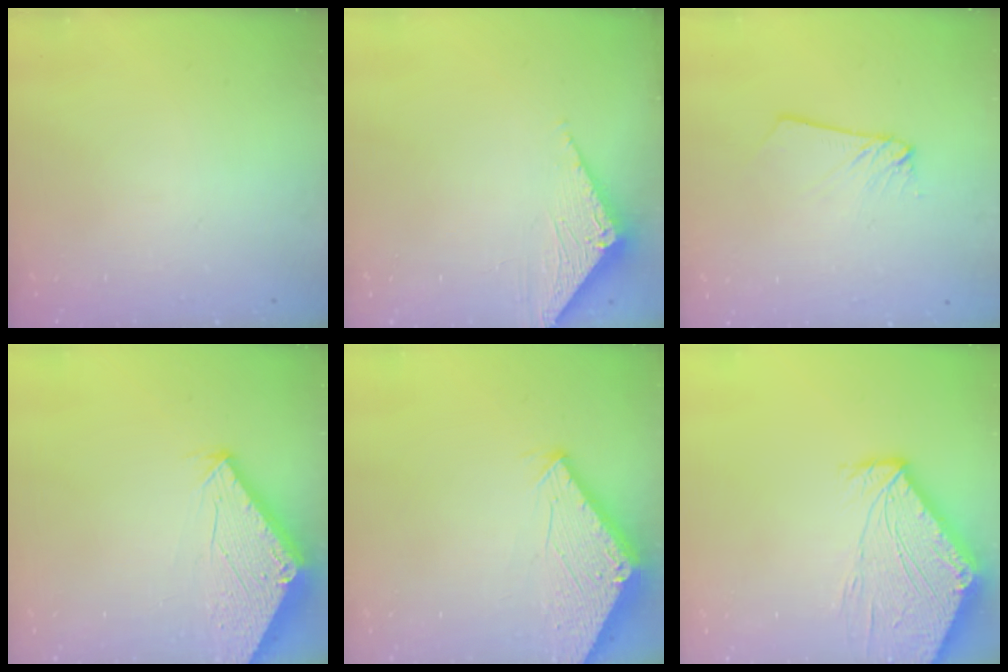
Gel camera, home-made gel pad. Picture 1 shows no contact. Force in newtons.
{"total": 3.3, "press": 3.3, "slide": 0.2}
{"total": 2.2, "press": 2.2, "slide": 0.1}
{"total": 2.8, "press": 2.8, "slide": 0.1}
{"total": 2.9, "press": 2.9, "slide": 0.1}
{"total": 11.9, "press": 11.8, "slide": 1.3}